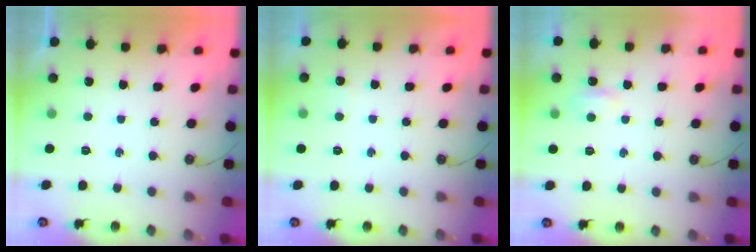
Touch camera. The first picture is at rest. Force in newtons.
{"total": 2.9, "press": 2.8, "slide": 0.7}
{"total": 2.9, "press": 2.9, "slide": 0.6}